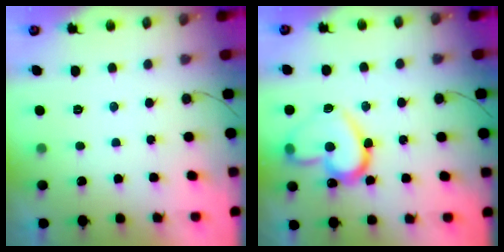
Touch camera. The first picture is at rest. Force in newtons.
{"total": 19.6, "press": 19.5, "slide": 2.0}